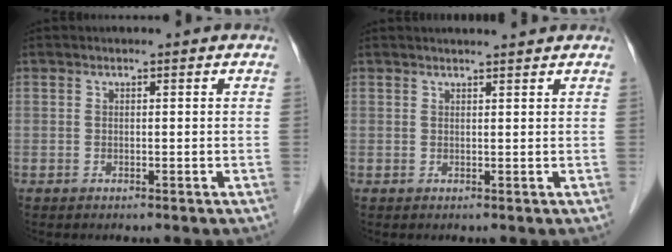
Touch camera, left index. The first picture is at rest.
{"total": 3.2, "force": [3.0, -0.1, 0.9], "torque": [-0.012, 0.015, 0.039]}